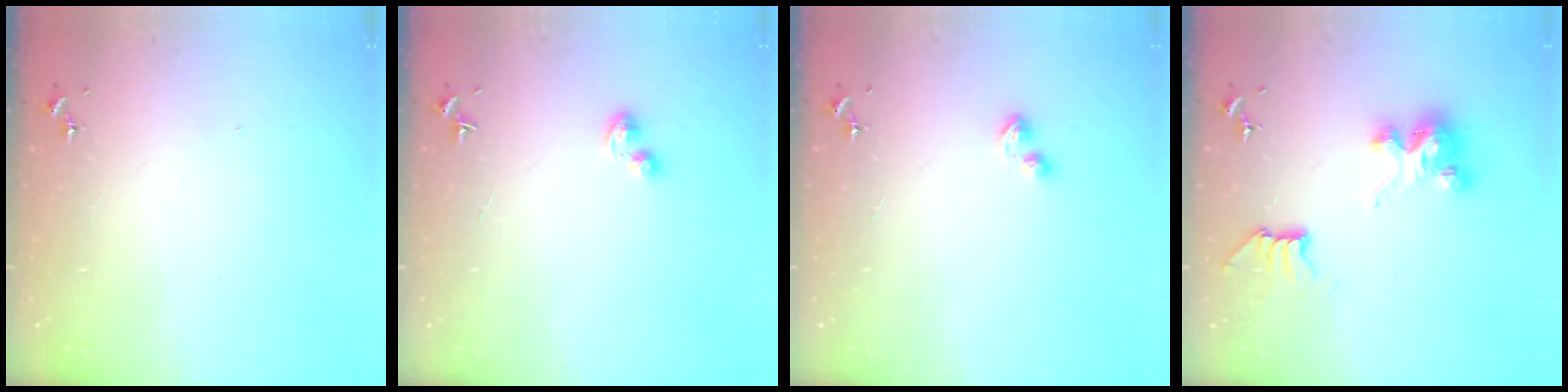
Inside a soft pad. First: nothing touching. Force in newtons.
{"total": 3.8, "press": 3.8, "slide": 0.5}
{"total": 3.8, "press": 3.7, "slide": 0.7}
{"total": 8.3, "press": 8.3, "slide": 0.1}